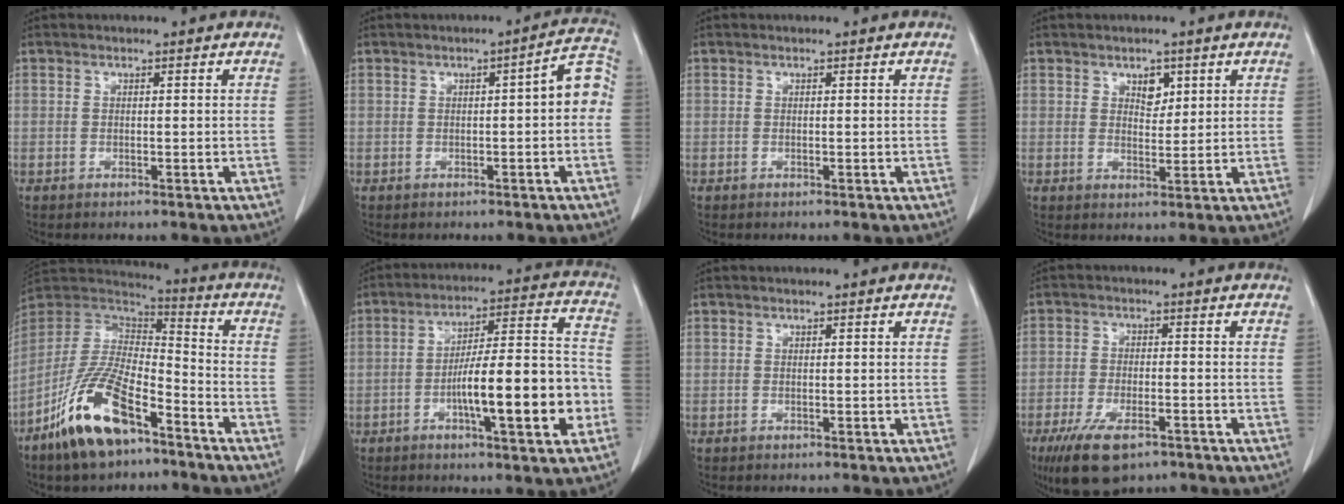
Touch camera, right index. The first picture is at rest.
{"total": 5.2, "force": [-0.1, 1.0, 5.1], "torque": [-0.057, 0.021, -0.006]}
{"total": 0.0}
{"total": 2.8, "force": [1.5, 1.7, 1.7], "torque": [-0.021, -0.002, 0.025]}
{"total": 15.9, "force": [-9.5, 5.3, 11.6], "torque": [-0.238, -0.003, -0.178]}
{"total": 15.8, "force": [-4.6, 2.4, 14.9], "torque": [-0.230, 0.019, -0.068]}
{"total": 0.0}
{"total": 9.8, "force": [-6.4, 3.7, 6.5], "torque": [-0.120, -0.016, -0.107]}